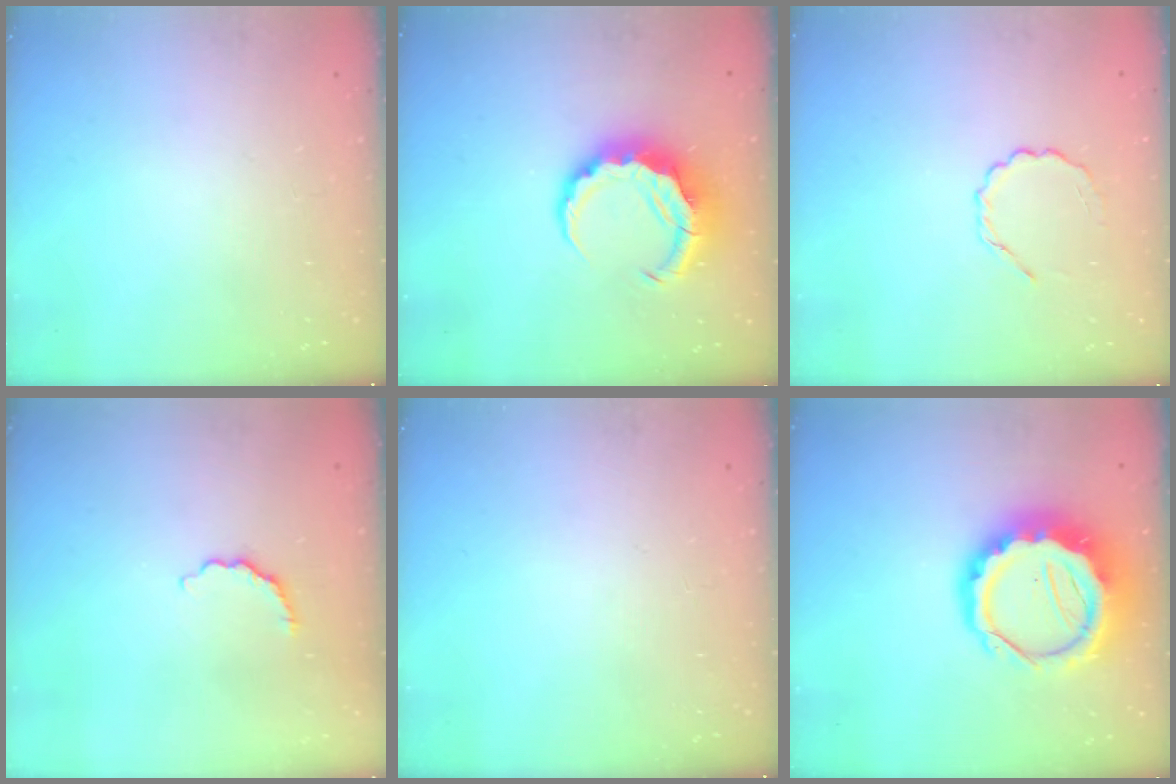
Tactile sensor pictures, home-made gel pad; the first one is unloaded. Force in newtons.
{"total": 8.8, "press": 8.6, "slide": 1.6}
{"total": 2.8, "press": 2.6, "slide": 1.0}
{"total": 3.7, "press": 3.7, "slide": 0.7}
{"total": 0.0}
{"total": 13.2, "press": 12.9, "slide": 2.9}